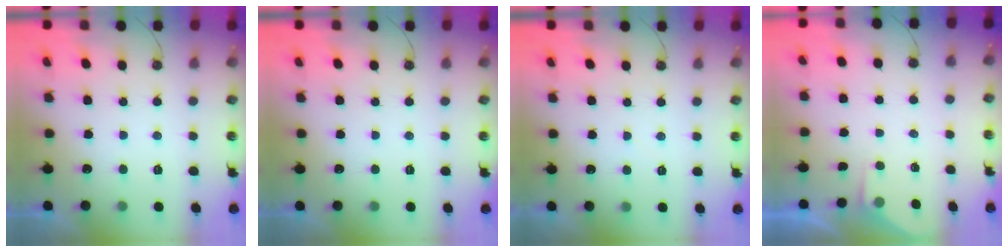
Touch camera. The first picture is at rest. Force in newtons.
{"total": 0.0}
{"total": 1.2, "press": 1.2, "slide": 0.3}
{"total": 1.4, "press": 1.3, "slide": 0.2}